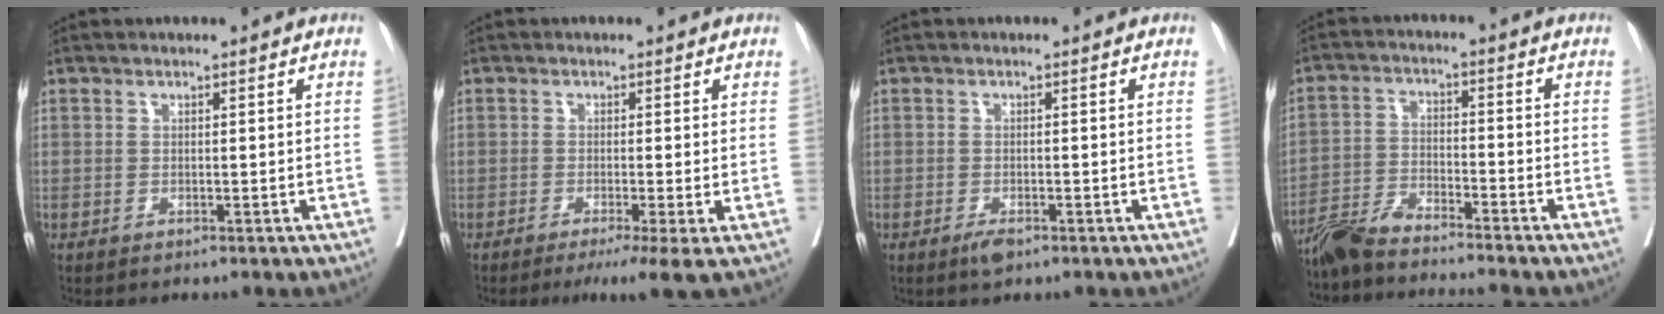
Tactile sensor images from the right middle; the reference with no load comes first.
{"total": 4.8, "force": [-2.8, -0.4, 3.9], "torque": [-0.050, -0.015, -0.045]}
{"total": 2.0, "force": [-1.3, 0.6, 1.4], "torque": [-0.025, -0.002, -0.019]}
{"total": 7.6, "force": [-7.2, -0.7, 2.3], "torque": [-0.043, -0.013, -0.133]}